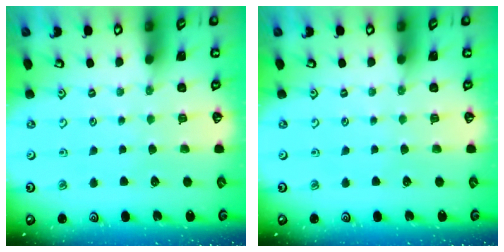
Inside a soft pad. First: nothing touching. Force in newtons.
{"total": 0.0}